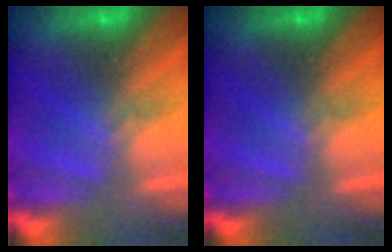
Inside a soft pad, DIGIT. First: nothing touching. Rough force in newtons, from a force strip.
{"total": 0.0}